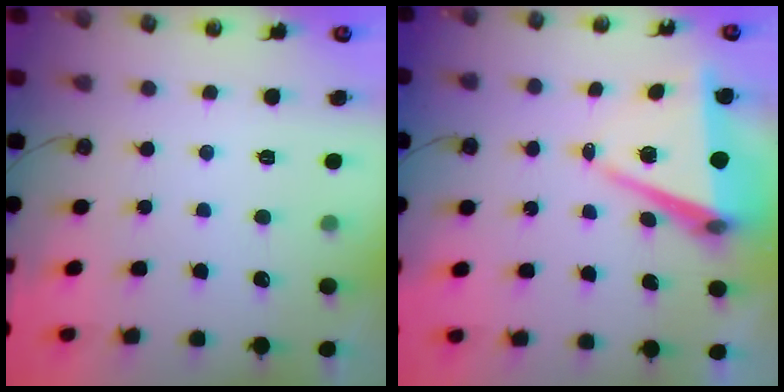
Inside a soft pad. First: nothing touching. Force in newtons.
{"total": 8.0, "press": 6.9, "slide": 4.1}